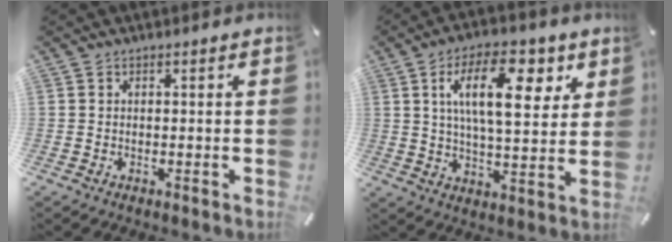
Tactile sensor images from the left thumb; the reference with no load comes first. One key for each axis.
{"total": 16.8, "fx": 6.5, "fy": 7.8, "fz": 13.4, "tx": -0.213, "ty": -0.003, "tz": 0.103}